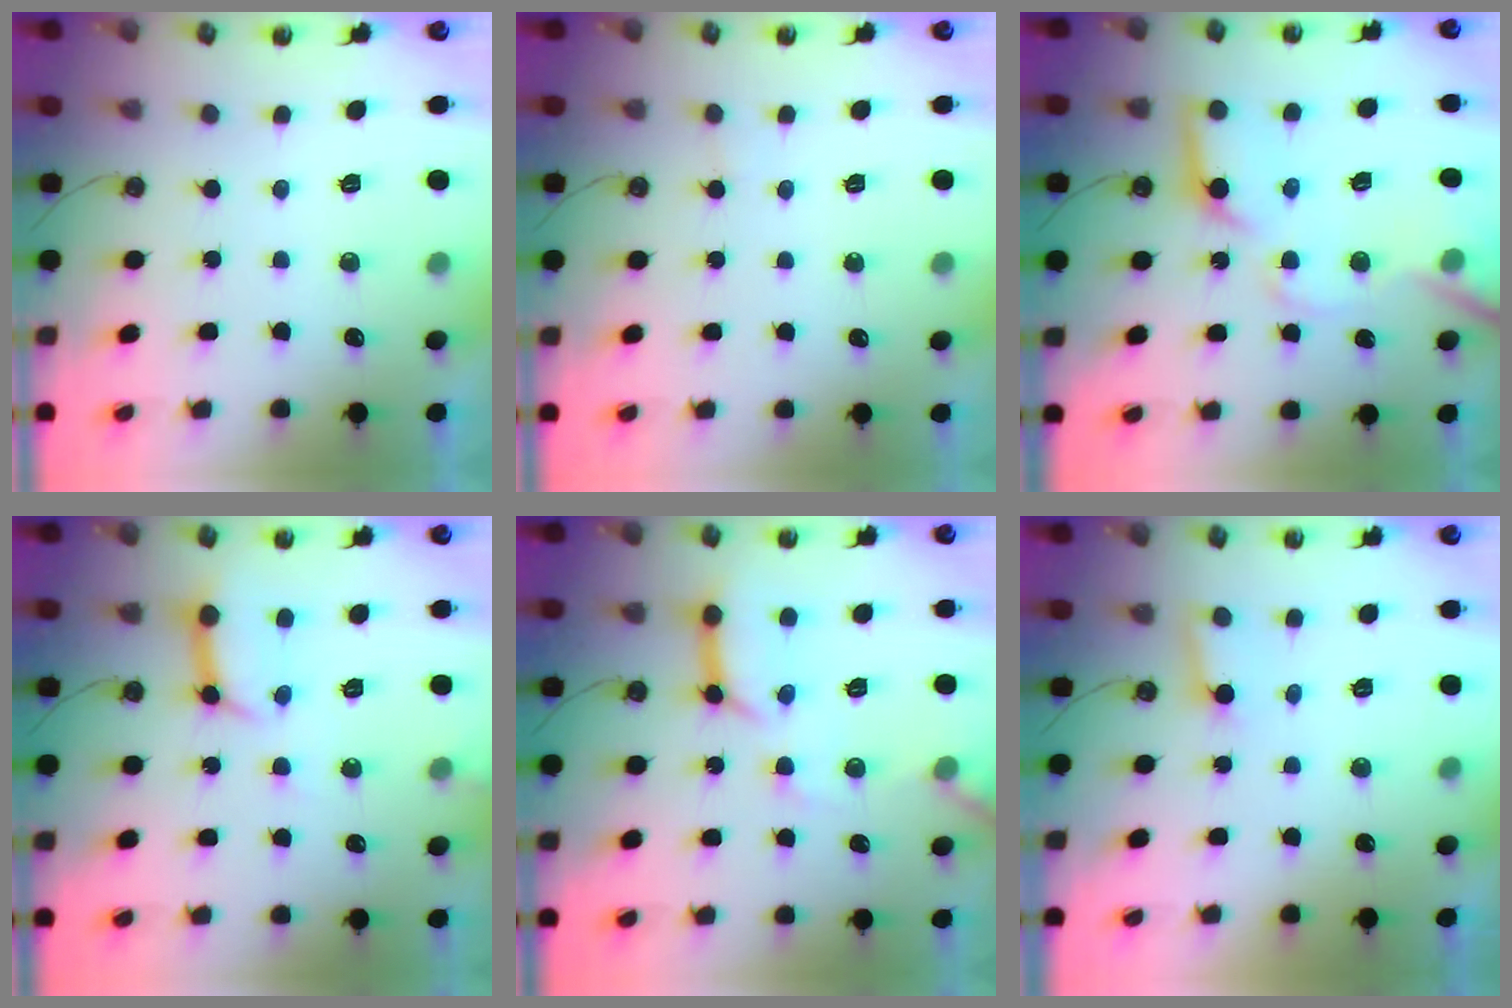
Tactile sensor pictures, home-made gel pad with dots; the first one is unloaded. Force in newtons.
{"total": 3.7, "press": 3.7, "slide": 0.3}
{"total": 16.8, "press": 16.7, "slide": 2.1}
{"total": 10.4, "press": 10.3, "slide": 1.4}
{"total": 13.5, "press": 13.4, "slide": 1.3}
{"total": 4.8, "press": 4.7, "slide": 1.0}